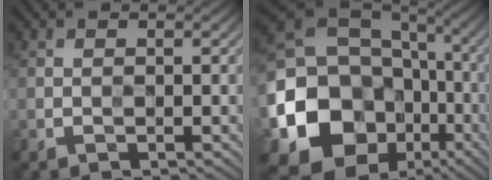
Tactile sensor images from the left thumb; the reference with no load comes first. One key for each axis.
{"total": 20.8, "fx": -6.5, "fy": 17.6, "fz": 9.0, "tx": -0.230, "ty": -0.040, "tz": -0.121}